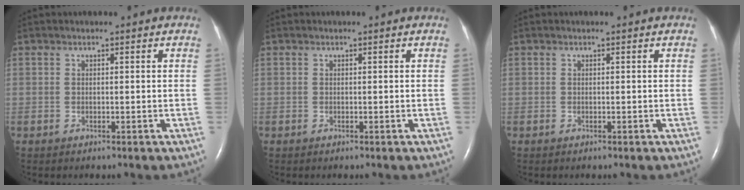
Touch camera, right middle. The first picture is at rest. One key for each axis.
{"total": 0.0}
{"total": 0.0}